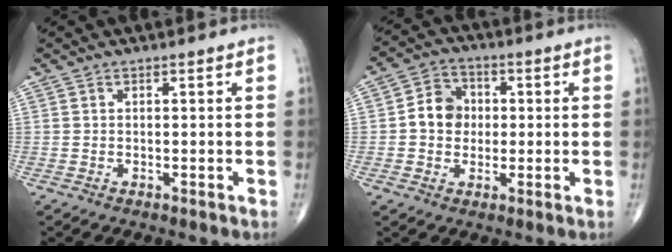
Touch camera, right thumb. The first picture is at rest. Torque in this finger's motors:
{"motor_torque": [0.61, 0.77, 0.19, -0.07, 0.03]}